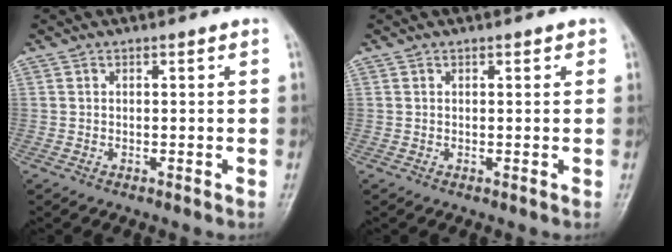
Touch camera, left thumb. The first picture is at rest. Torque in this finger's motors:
{"motor_torque": [-0.06, -0.04, -0.09, -0.02, 0.00]}